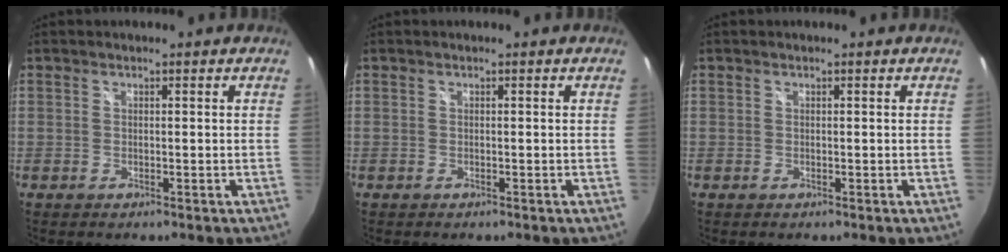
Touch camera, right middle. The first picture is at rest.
{"total": 0.0}
{"total": 0.0}